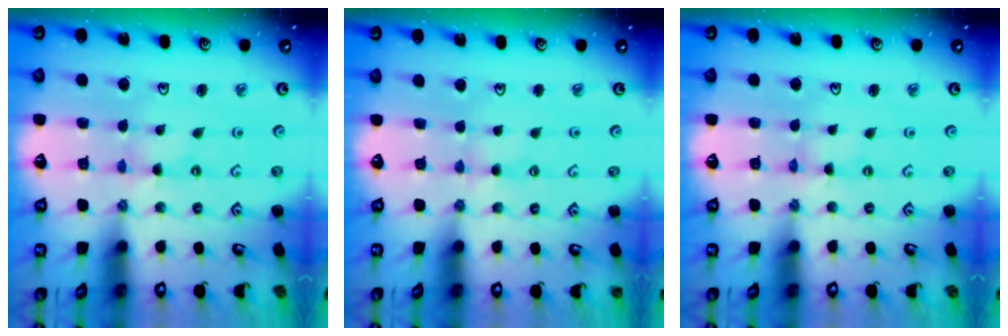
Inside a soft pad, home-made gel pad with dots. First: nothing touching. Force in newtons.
{"total": 1.4, "press": 1.3, "slide": 0.3}
{"total": 0.0}